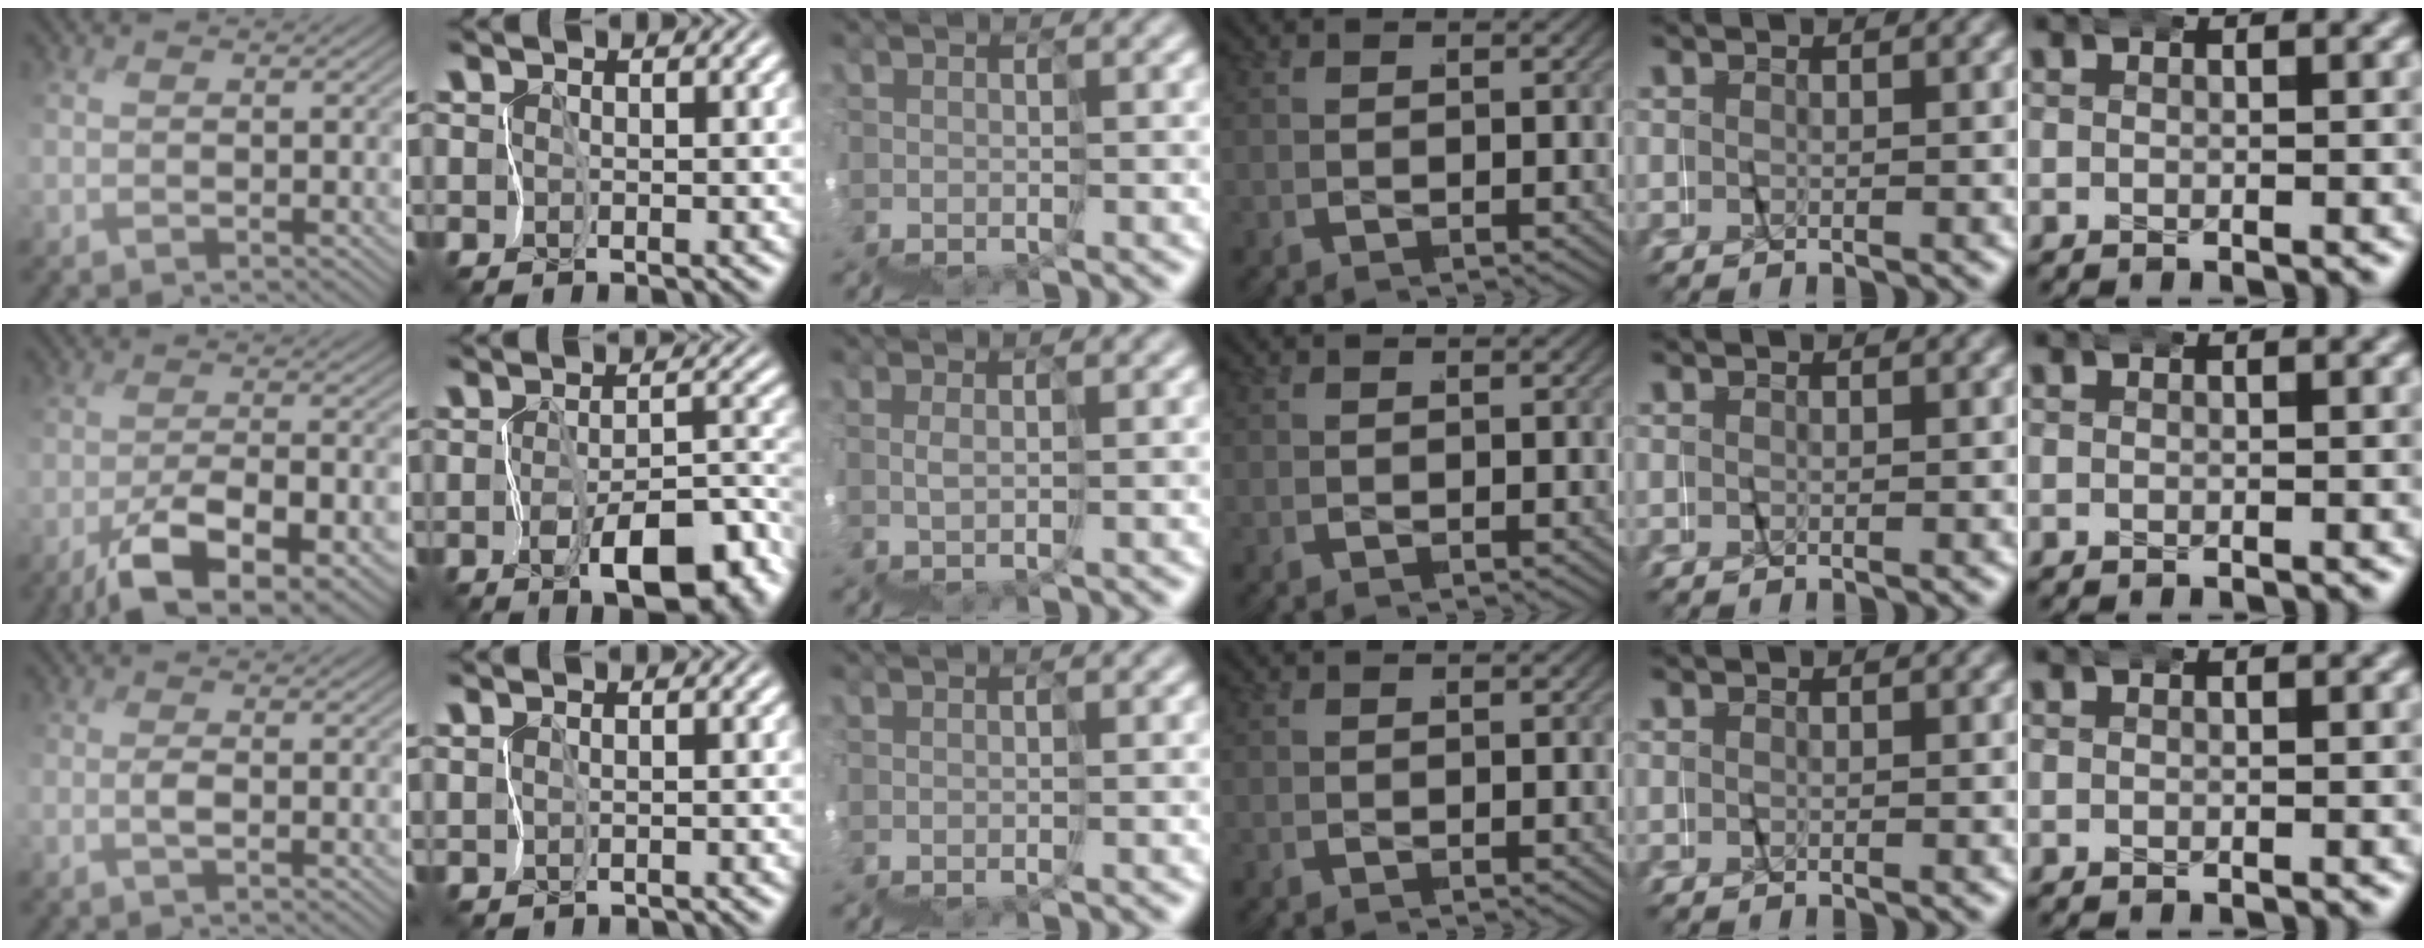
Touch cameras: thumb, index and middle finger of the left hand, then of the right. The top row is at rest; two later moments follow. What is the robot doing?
{"motion": "wrap", "object": "napkin"}